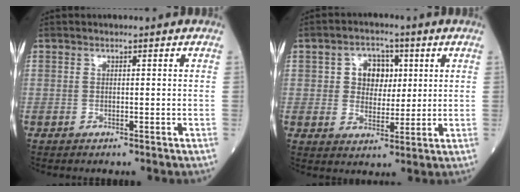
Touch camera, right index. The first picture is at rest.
{"total": 6.0, "force": [1.6, 4.4, 3.7], "torque": [-0.059, 0.016, 0.030]}